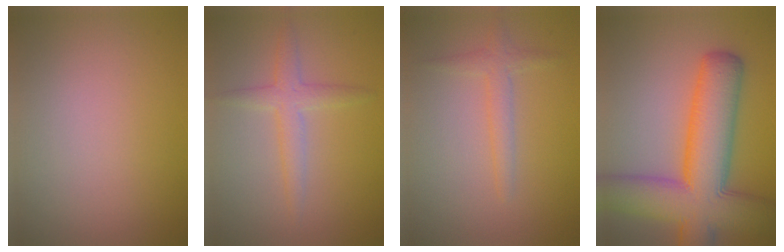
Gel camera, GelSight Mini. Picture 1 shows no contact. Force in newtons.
{"total": 2.6, "press": 2.6, "slide": 0.1}
{"total": 1.8, "press": 1.8, "slide": 0.1}
{"total": 11.9, "press": 11.9, "slide": 0.5}